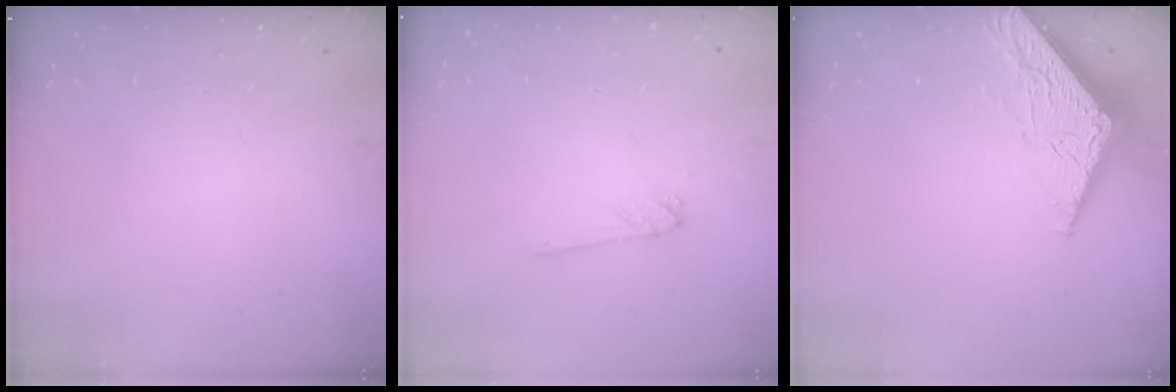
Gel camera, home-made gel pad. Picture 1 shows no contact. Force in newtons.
{"total": 1.2, "press": 1.2, "slide": 0.1}
{"total": 6.8, "press": 6.8, "slide": 0.5}